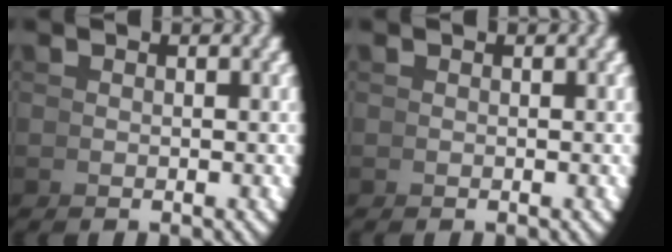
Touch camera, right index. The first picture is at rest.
{"total": 0.0}